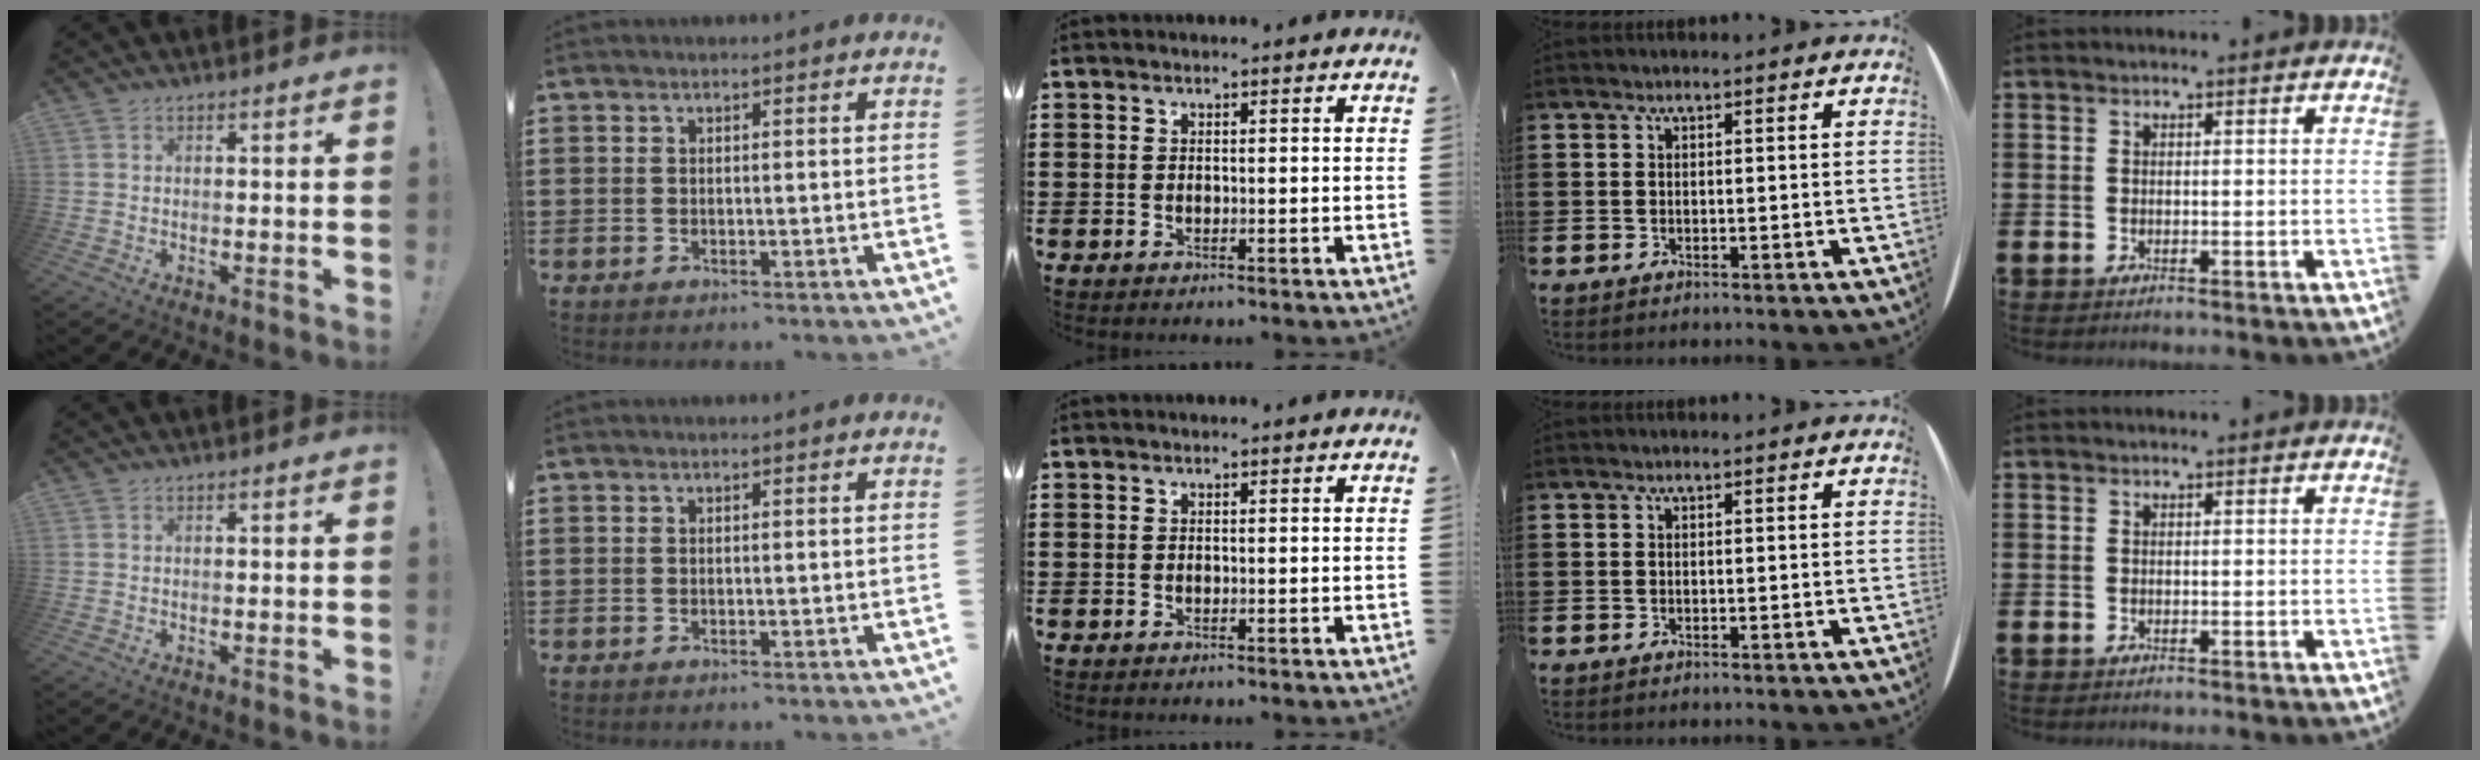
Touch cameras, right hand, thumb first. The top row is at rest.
{}